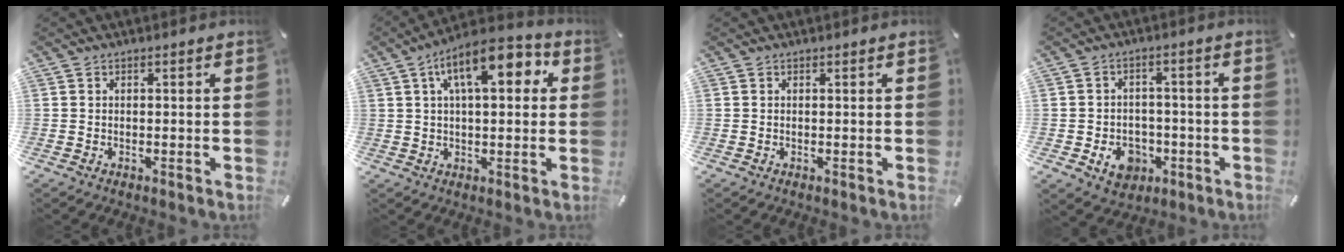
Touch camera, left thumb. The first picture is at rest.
{"total": 13.4, "force": [4.8, 6.0, 11.0], "torque": [-0.163, -0.002, 0.076]}
{"total": 0.0}
{"total": 7.8, "force": [-2.9, 6.1, 3.9], "torque": [-0.074, 0.019, -0.050]}